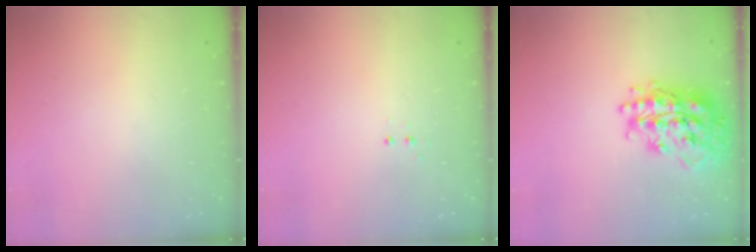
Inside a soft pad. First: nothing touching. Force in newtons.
{"total": 3.3, "press": 3.2, "slide": 0.7}
{"total": 21.6, "press": 21.5, "slide": 1.8}